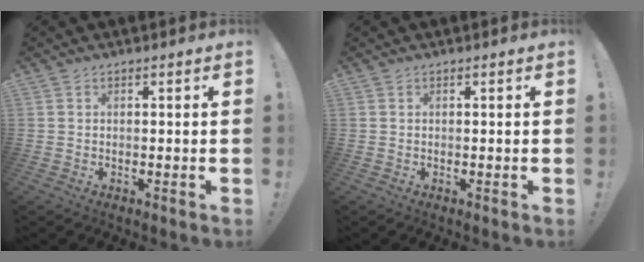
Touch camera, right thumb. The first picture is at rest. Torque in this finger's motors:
{"motor_torque": [-0.03, 0.03, -0.03, -0.02, 0.00]}